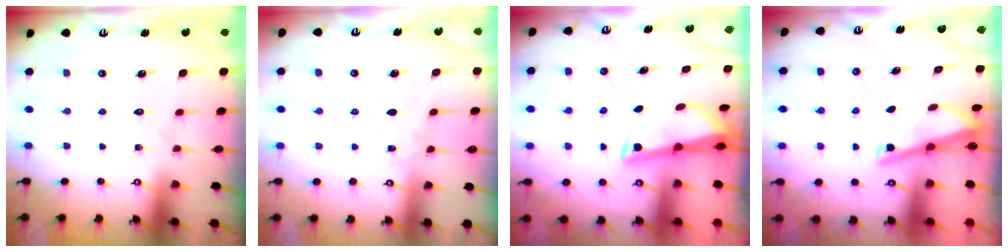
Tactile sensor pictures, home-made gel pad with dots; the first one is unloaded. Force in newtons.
{"total": 3.6, "press": 3.5, "slide": 0.5}
{"total": 3.3, "press": 3.3, "slide": 0.4}
{"total": 2.9, "press": 2.9, "slide": 0.2}